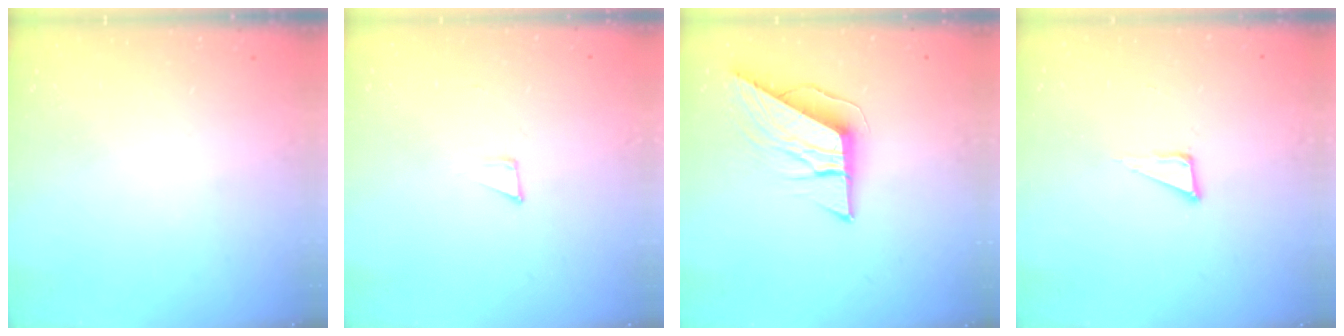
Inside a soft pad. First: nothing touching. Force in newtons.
{"total": 4.3, "press": 4.2, "slide": 0.3}
{"total": 9.8, "press": 9.8, "slide": 0.5}
{"total": 4.5, "press": 4.5, "slide": 0.3}